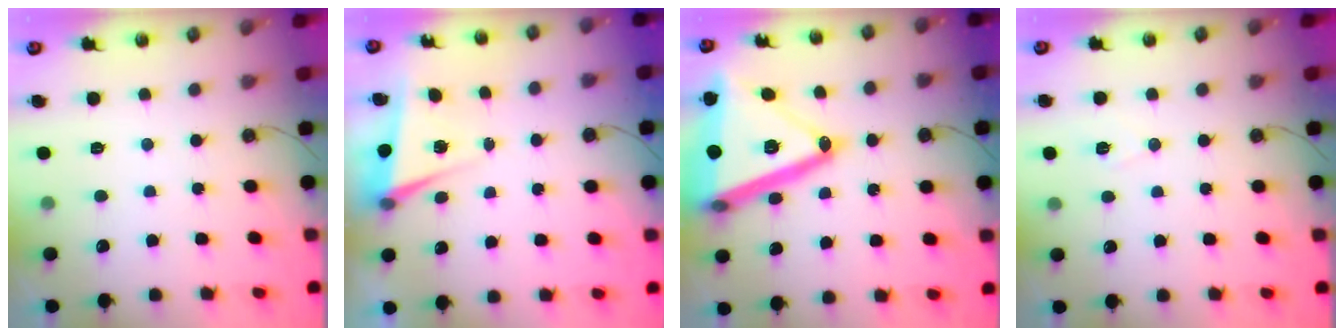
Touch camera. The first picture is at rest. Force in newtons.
{"total": 5.6, "press": 5.5, "slide": 0.9}
{"total": 29.4, "press": 29.1, "slide": 4.1}
{"total": 6.5, "press": 4.8, "slide": 4.4}